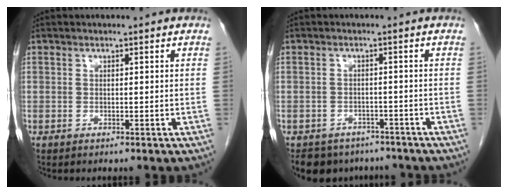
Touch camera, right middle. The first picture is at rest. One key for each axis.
{"total": 7.6, "fx": -6.2, "fy": 4.2, "fz": 1.2, "tx": -0.015, "ty": 0.005, "tz": -0.079}